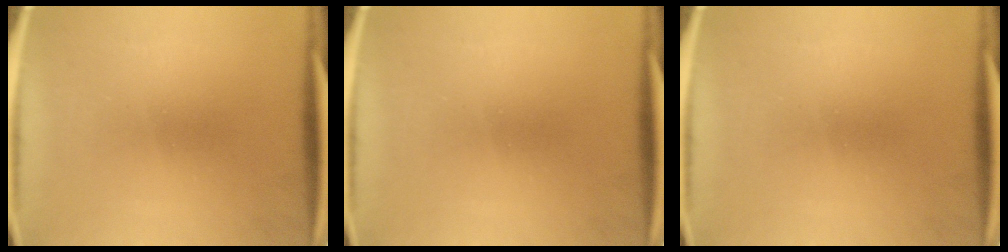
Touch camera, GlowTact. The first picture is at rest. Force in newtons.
{"total": 0.0}
{"total": 0.0}